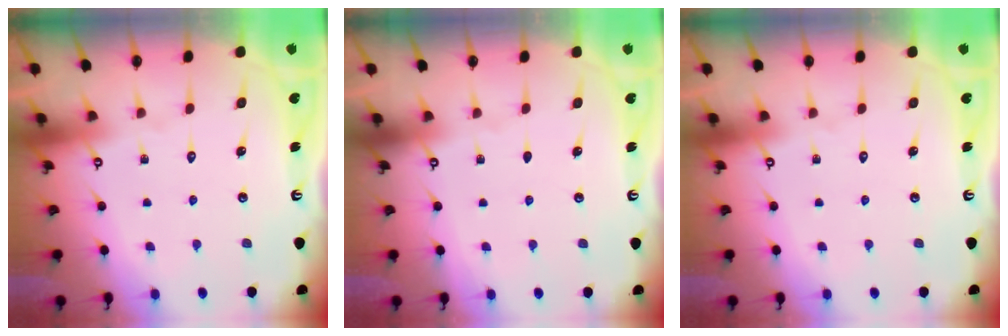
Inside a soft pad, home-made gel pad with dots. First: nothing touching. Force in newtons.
{"total": 0.0}
{"total": 0.0}